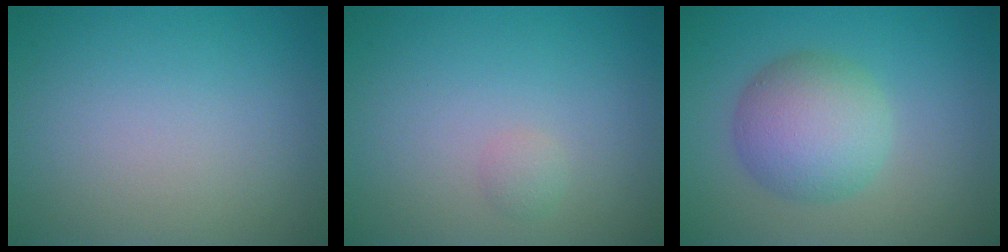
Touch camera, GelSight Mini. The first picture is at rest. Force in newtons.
{"total": 0.8, "press": 0.8, "slide": 0.0}
{"total": 5.6, "press": 5.6, "slide": 0.1}